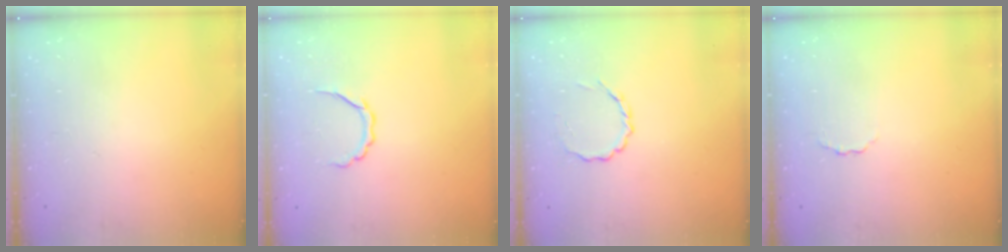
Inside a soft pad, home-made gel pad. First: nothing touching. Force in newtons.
{"total": 4.2, "press": 4.1, "slide": 0.7}
{"total": 4.3, "press": 4.1, "slide": 1.4}
{"total": 1.2, "press": 1.2, "slide": 0.3}